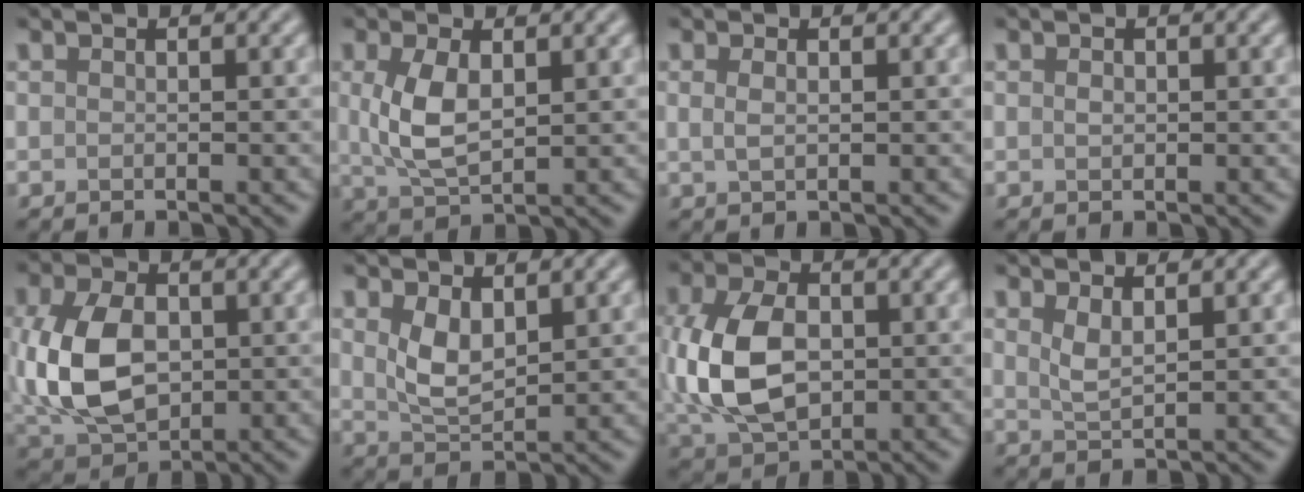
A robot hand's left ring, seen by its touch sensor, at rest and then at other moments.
{"total": 4.3, "force": [0.7, 2.2, 3.7], "torque": [-0.084, 0.000, 0.018]}
{"total": 1.1, "force": [0.3, 0.4, 0.9], "torque": [-0.020, -0.001, 0.007]}
{"total": 0.6, "force": [0.1, 0.4, 0.4], "torque": [-0.008, -0.001, 0.001]}
{"total": 8.4, "force": [-0.1, 5.6, 6.2], "torque": [-0.145, -0.002, -0.003]}
{"total": 3.3, "force": [1.2, 1.7, 2.6], "torque": [-0.059, -0.004, 0.031]}
{"total": 8.6, "force": [-0.2, 5.8, 6.4], "torque": [-0.151, -0.001, -0.004]}
{"total": 1.9, "force": [1.1, 0.6, 1.4], "torque": [-0.032, -0.005, 0.025]}